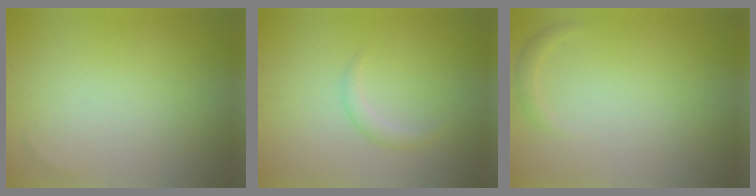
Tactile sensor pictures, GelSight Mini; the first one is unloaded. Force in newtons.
{"total": 1.2, "press": 1.2, "slide": 0.1}
{"total": 0.8, "press": 0.8, "slide": 0.1}